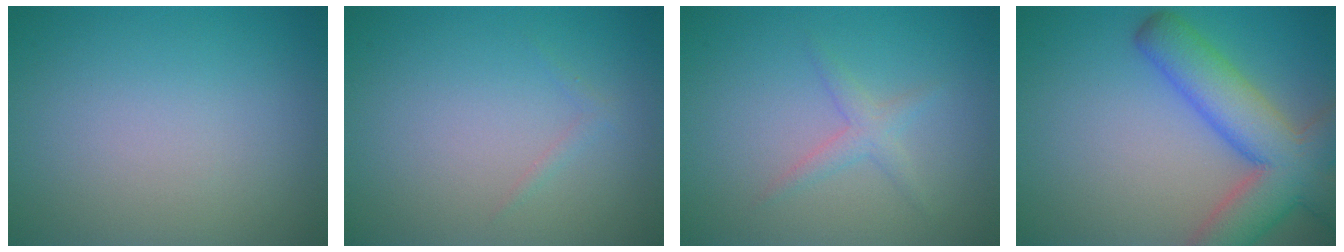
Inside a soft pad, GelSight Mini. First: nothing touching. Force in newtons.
{"total": 0.6, "press": 0.6, "slide": 0.0}
{"total": 1.6, "press": 1.6, "slide": 0.1}
{"total": 8.7, "press": 8.6, "slide": 0.5}